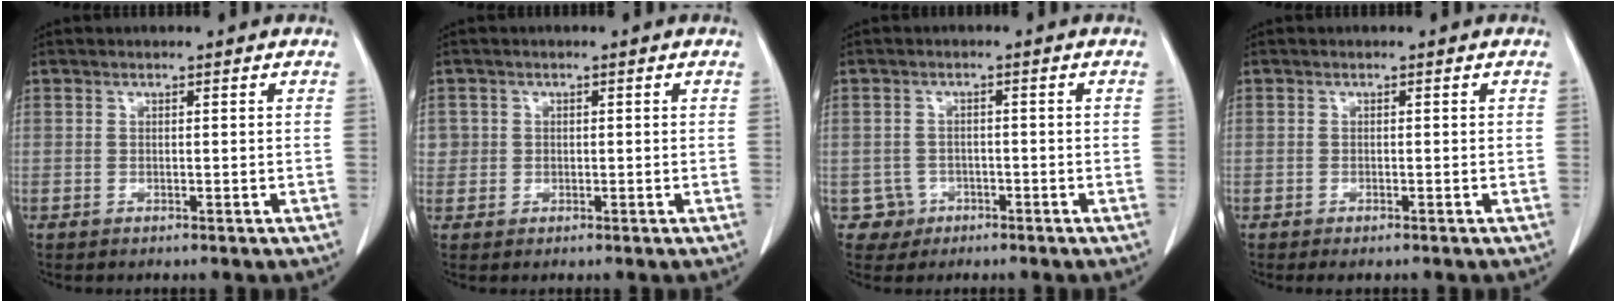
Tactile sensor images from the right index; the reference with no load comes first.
{"total": 2.0, "force": [0.3, 2.0, 0.0], "torque": [0.016, 0.007, 0.005]}
{"total": 3.3, "force": [-1.3, 3.0, -0.5], "torque": [0.019, 0.016, -0.020]}
{"total": 1.0, "force": [-0.8, 0.2, 0.6], "torque": [-0.009, -0.002, -0.008]}